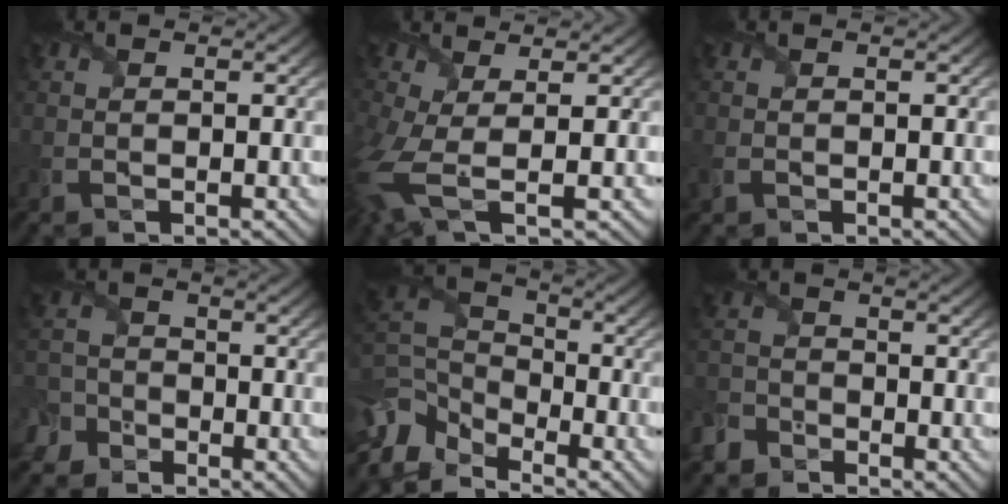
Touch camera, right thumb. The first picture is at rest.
{"total": 6.1, "force": [-0.5, 2.5, 5.5], "torque": [-0.150, -0.015, -0.013]}
{"total": 1.2, "force": [-0.4, 1.0, 0.5], "torque": [-0.018, -0.006, -0.010]}
{"total": 5.8, "force": [-3.7, 4.2, 1.2], "torque": [-0.018, -0.012, -0.087]}
{"total": 9.7, "force": [-6.6, 5.1, 4.9], "torque": [-0.134, -0.013, -0.143]}
{"total": 3.7, "force": [-3.1, 2.0, 0.4], "torque": [-0.011, 0.001, -0.076]}